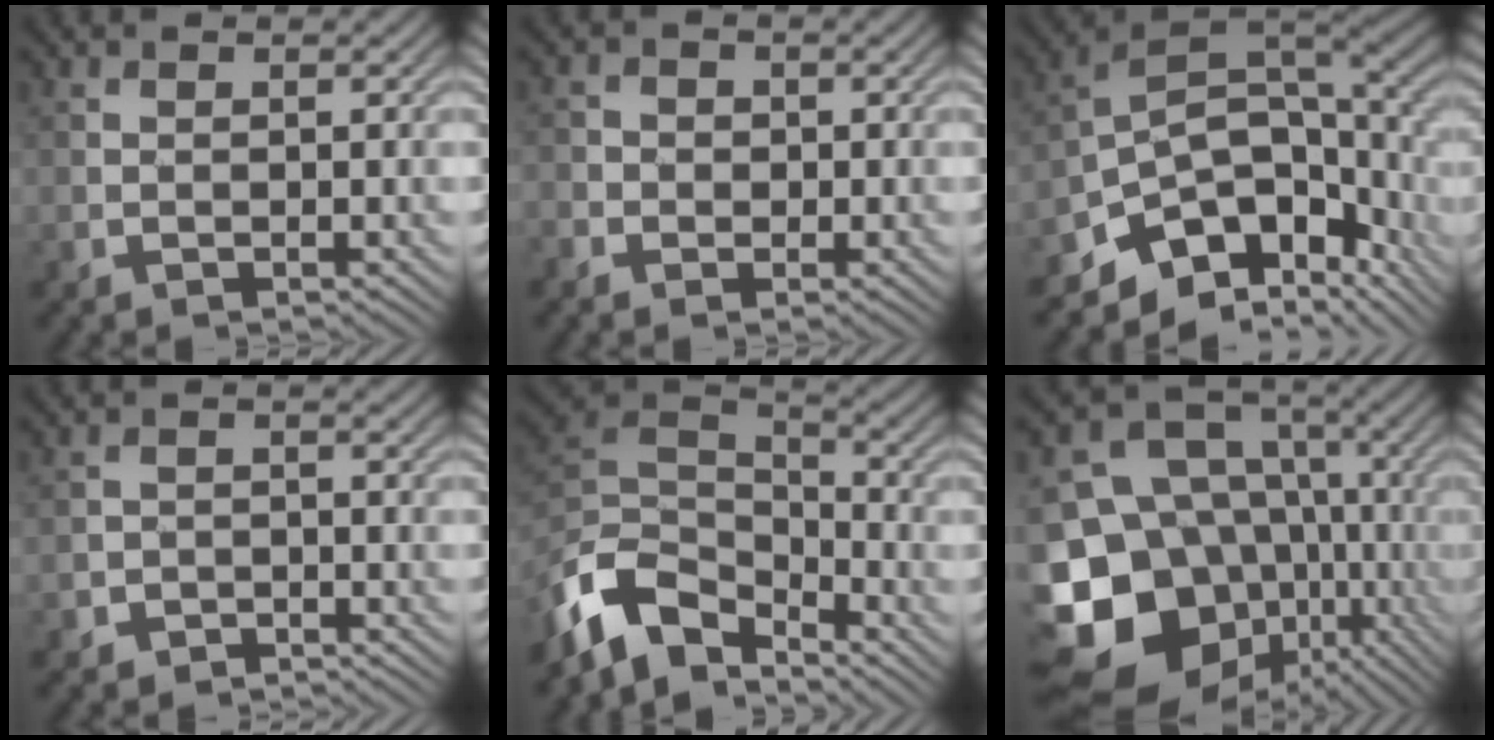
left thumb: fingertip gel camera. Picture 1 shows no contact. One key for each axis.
{"total": 2.5, "fx": -0.7, "fy": 2.3, "fz": 0.5, "tx": -0.009, "ty": -0.001, "tz": -0.021}
{"total": 16.0, "fx": -6.0, "fy": 9.6, "fz": 11.3, "tx": -0.183, "ty": -0.027, "tz": -0.090}
{"total": 2.5, "fx": -2.2, "fy": 1.3, "fz": 0.3, "tx": 0.001, "ty": 0.003, "tz": -0.044}
{"total": 10.7, "fx": -7.5, "fy": 5.6, "fz": 5.1, "tx": -0.121, "ty": -0.001, "tz": -0.159}
{"total": 21.2, "fx": -8.3, "fy": 17.0, "fz": 9.4, "tx": -0.241, "ty": -0.034, "tz": -0.119}